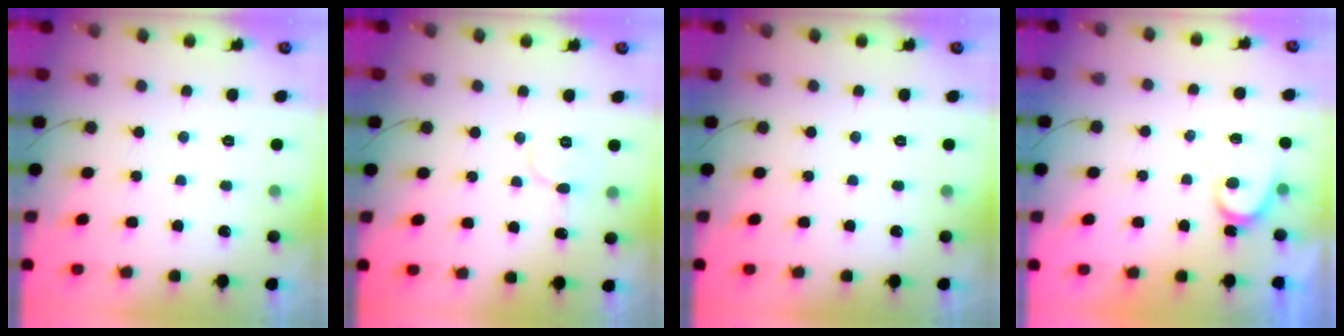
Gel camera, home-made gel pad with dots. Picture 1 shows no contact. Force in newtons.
{"total": 6.2, "press": 6.2, "slide": 0.5}
{"total": 0.0}
{"total": 6.9, "press": 6.9, "slide": 0.4}